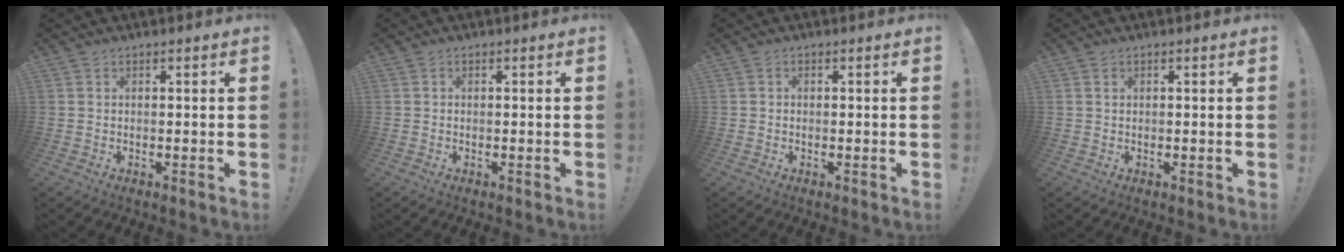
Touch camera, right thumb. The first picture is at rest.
{"total": 0.0}
{"total": 0.8, "force": [-0.3, 0.7, 0.3], "torque": [-0.007, 0.003, -0.005]}
{"total": 0.7, "force": [0.4, 0.4, 0.3], "torque": [0.002, -0.002, 0.006]}